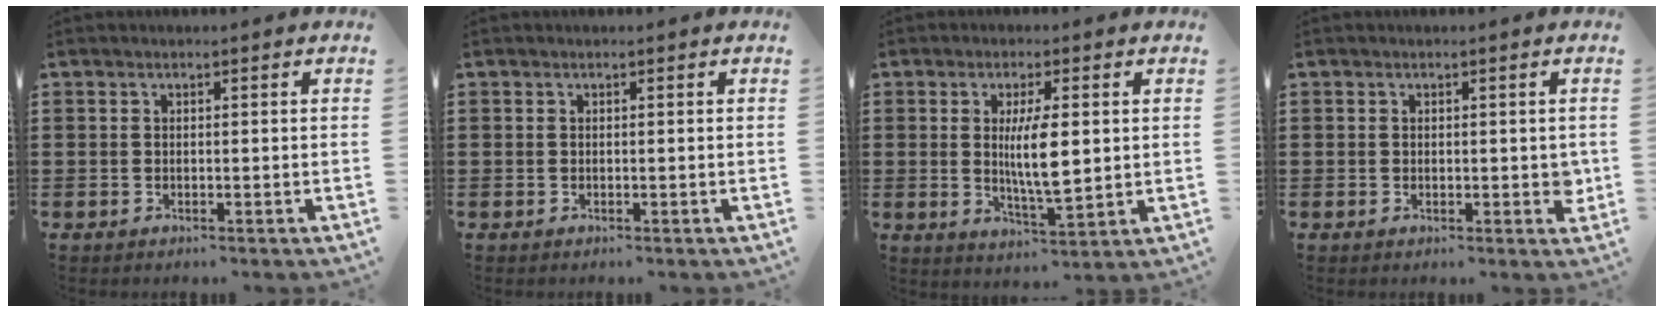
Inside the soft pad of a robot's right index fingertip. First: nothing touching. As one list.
[{"total": 0.0}, {"total": 7.4, "force": [0.5, 2.0, 7.1], "torque": [-0.136, -0.008, 0.003]}, {"total": 1.6, "force": [0.1, 0.9, 1.4], "torque": [-0.017, 0.001, -0.001]}]